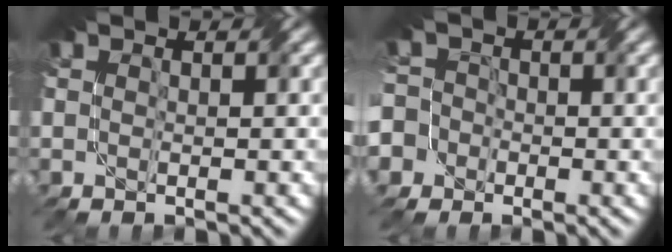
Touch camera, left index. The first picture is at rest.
{"total": 6.2, "force": [-3.0, 5.2, 1.5], "torque": [-0.039, 0.003, -0.074]}